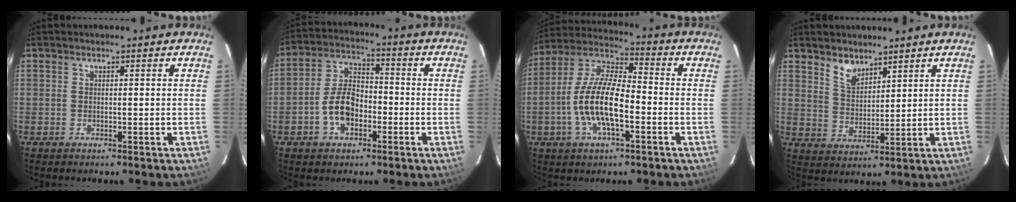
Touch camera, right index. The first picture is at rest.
{"total": 8.9, "force": [-3.4, 5.4, 6.3], "torque": [-0.125, 0.021, -0.056]}
{"total": 14.3, "force": [-3.9, 5.0, 12.8], "torque": [-0.260, 0.000, -0.078]}
{"total": 5.3, "force": [4.1, 2.4, 2.3], "torque": [-0.037, 0.001, 0.082]}